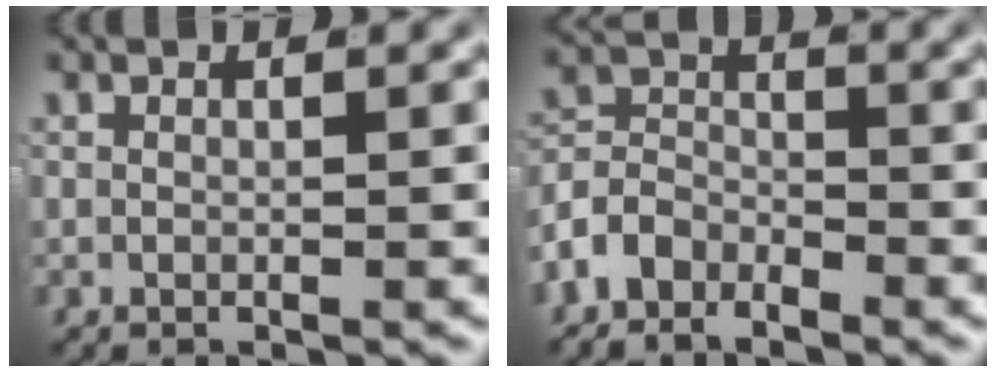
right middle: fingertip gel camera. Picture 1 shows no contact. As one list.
[{"total": 5.3, "force": [-2.8, 4.0, 1.9], "torque": [-0.039, -0.012, -0.054]}]